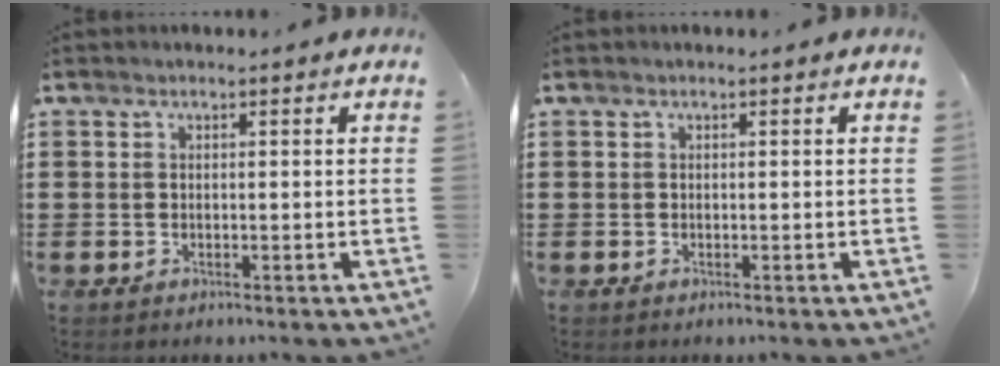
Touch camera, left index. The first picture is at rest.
{"total": 0.0}